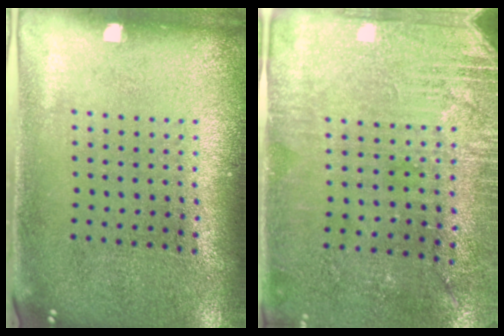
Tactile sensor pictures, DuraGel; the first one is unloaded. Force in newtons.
{"total": 2.9, "press": 2.8, "slide": 0.9}